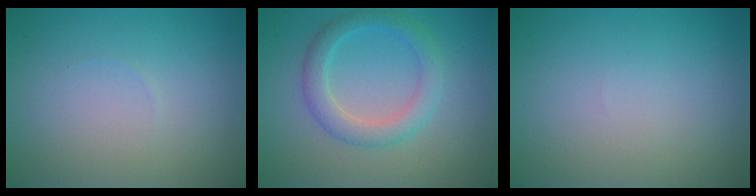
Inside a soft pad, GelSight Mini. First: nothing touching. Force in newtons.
{"total": 3.3, "press": 3.3, "slide": 0.1}
{"total": 0.0}